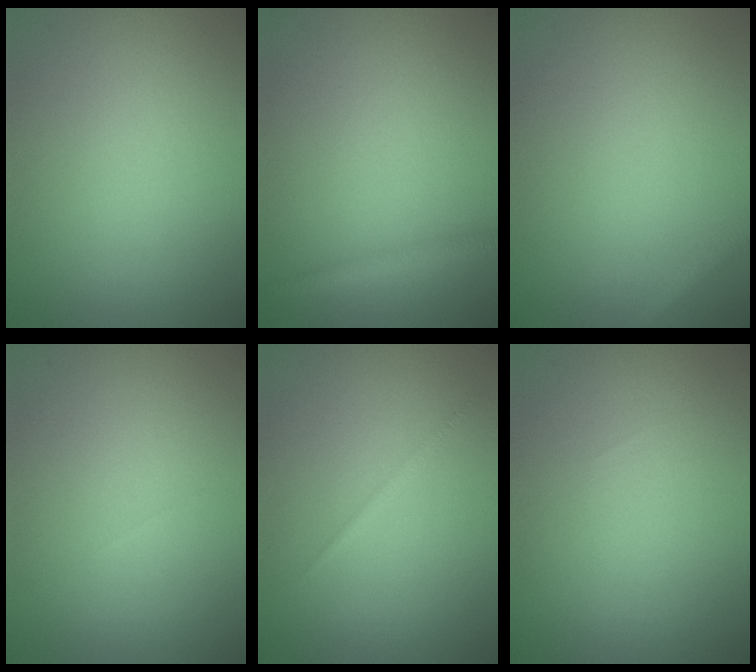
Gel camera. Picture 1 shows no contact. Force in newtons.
{"total": 1.4, "press": 1.4, "slide": 0.0}
{"total": 1.6, "press": 1.6, "slide": 0.1}
{"total": 0.0}
{"total": 0.6, "press": 0.6, "slide": 0.1}
{"total": 0.0}